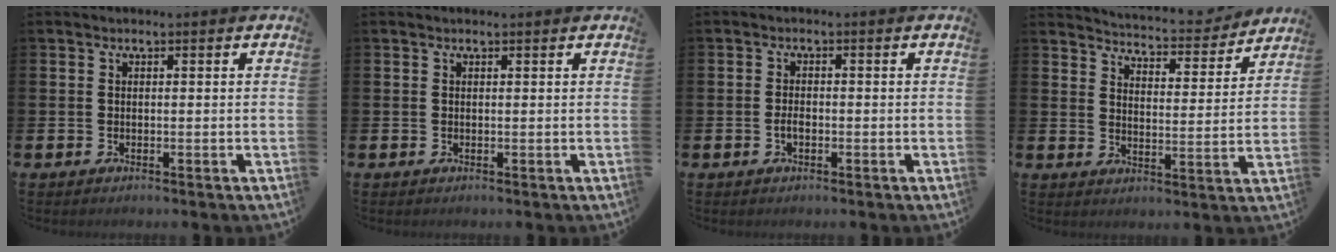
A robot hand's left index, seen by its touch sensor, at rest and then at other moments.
{"total": 0.0}
{"total": 1.5, "force": [-0.4, 0.9, 1.2], "torque": [-0.017, 0.000, -0.010]}
{"total": 5.0, "force": [5.0, 0.6, 0.3], "torque": [-0.027, -0.042, 0.082]}